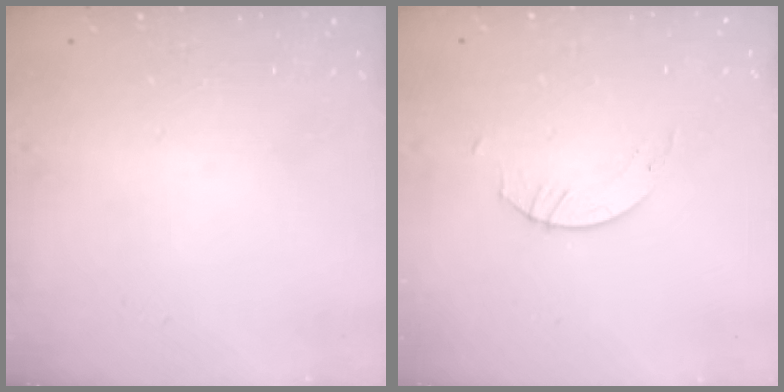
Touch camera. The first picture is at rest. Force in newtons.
{"total": 2.6, "press": 2.6, "slide": 0.2}